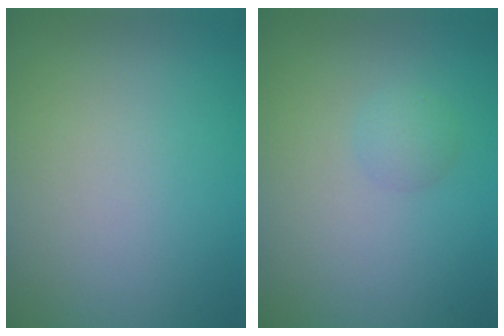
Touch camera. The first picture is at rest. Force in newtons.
{"total": 1.2, "press": 1.2, "slide": 0.1}